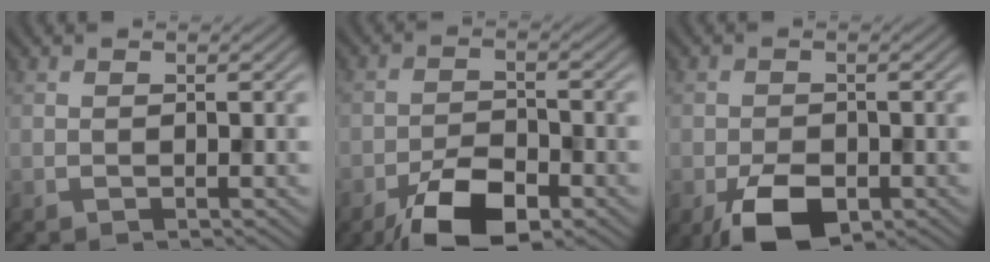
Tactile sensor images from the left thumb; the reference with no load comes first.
{"total": 7.9, "force": [-4.9, 3.2, 5.3], "torque": [-0.090, -0.001, -0.092]}
{"total": 6.1, "force": [-3.0, 3.4, 4.0], "torque": [-0.072, -0.012, -0.056]}